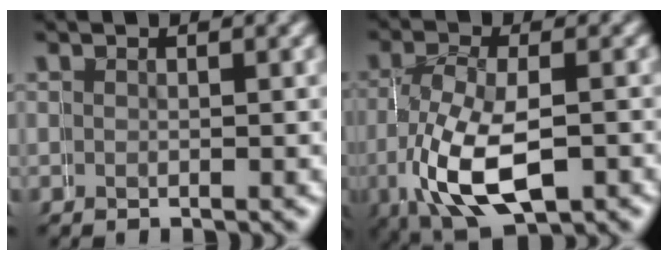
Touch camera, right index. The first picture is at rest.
{"total": 6.7, "force": [-2.2, 4.0, 4.9], "torque": [-0.120, -0.035, -0.010]}